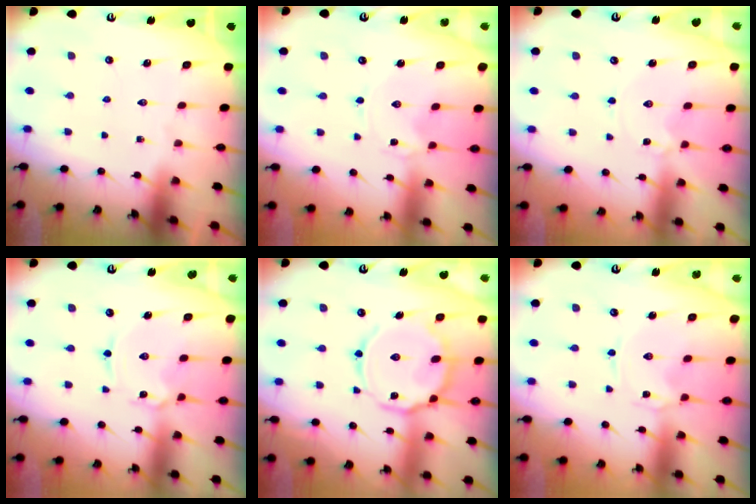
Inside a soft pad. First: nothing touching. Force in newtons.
{"total": 0.0}
{"total": 1.0, "press": 1.0, "slide": 0.2}
{"total": 2.2, "press": 2.2, "slide": 0.3}
{"total": 13.6, "press": 13.5, "slide": 1.0}
{"total": 0.0}